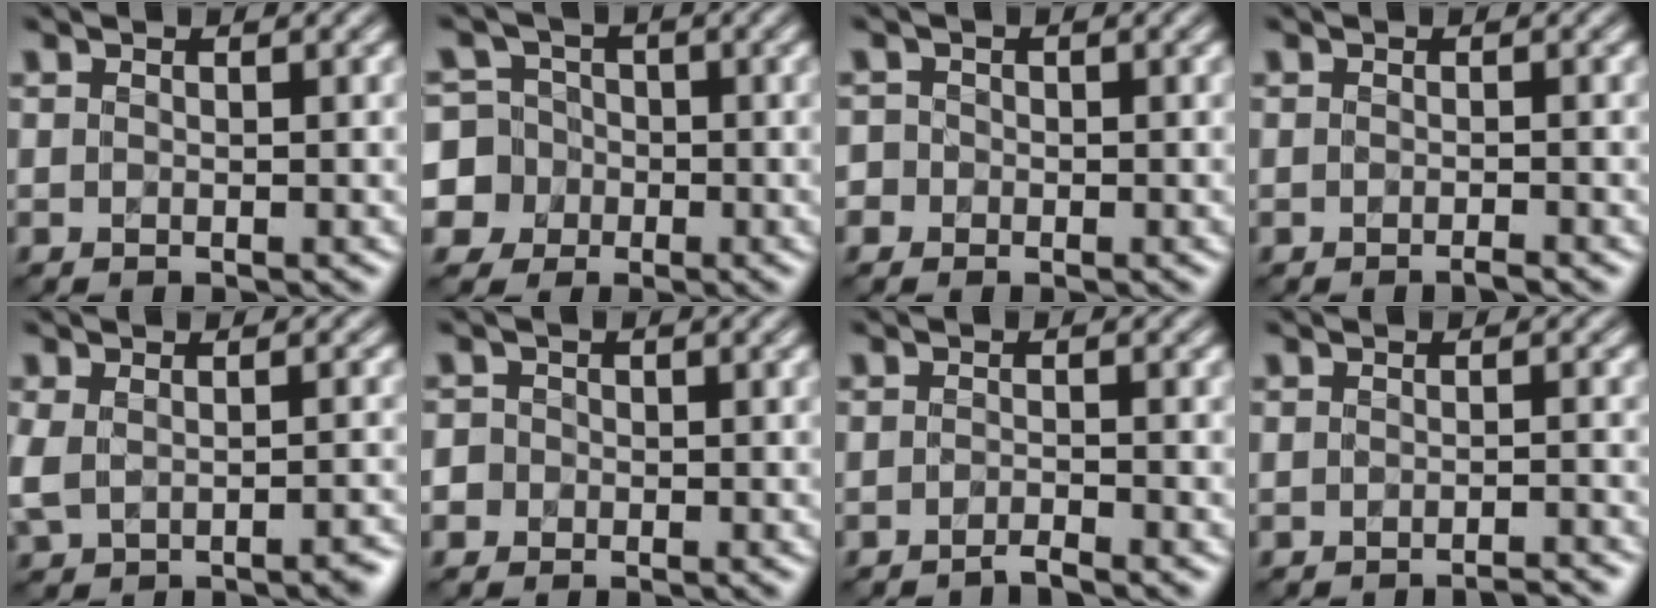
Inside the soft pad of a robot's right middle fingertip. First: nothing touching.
{"total": 7.6, "force": [-2.2, 7.3, 1.0], "torque": [-0.027, 0.013, -0.073]}
{"total": 1.0, "force": [-0.5, 0.8, -0.4], "torque": [0.012, 0.010, -0.010]}
{"total": 0.9, "force": [-0.7, 0.0, 0.5], "torque": [-0.005, 0.004, -0.014]}
{"total": 2.4, "force": [-0.9, 1.3, 1.8], "torque": [-0.046, -0.002, -0.011]}
{"total": 1.3, "force": [-0.5, 1.2, -0.1], "torque": [0.011, 0.015, -0.014]}
{"total": 1.1, "force": [-1.0, 0.0, 0.5], "torque": [-0.004, 0.005, -0.024]}
{"total": 1.5, "force": [-1.3, 0.1, 0.8], "torque": [-0.001, 0.009, -0.022]}